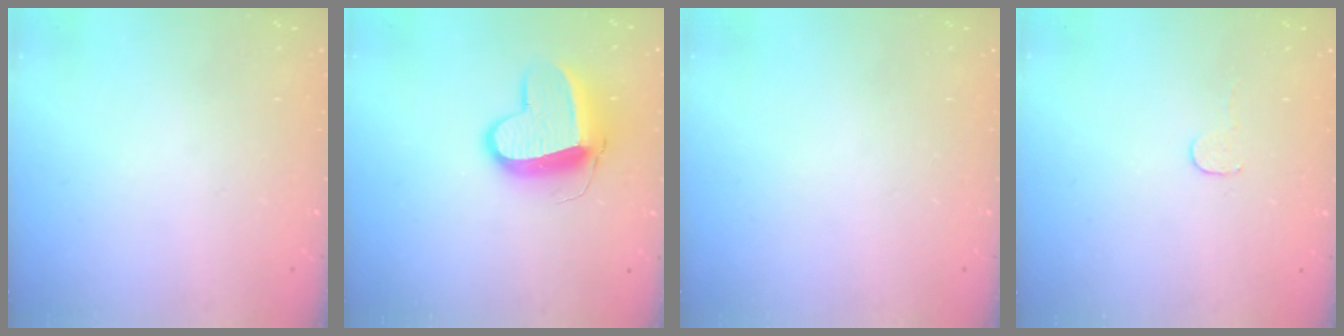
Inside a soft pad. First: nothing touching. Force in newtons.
{"total": 13.4, "press": 13.3, "slide": 1.3}
{"total": 0.0}
{"total": 2.7, "press": 2.7, "slide": 0.2}